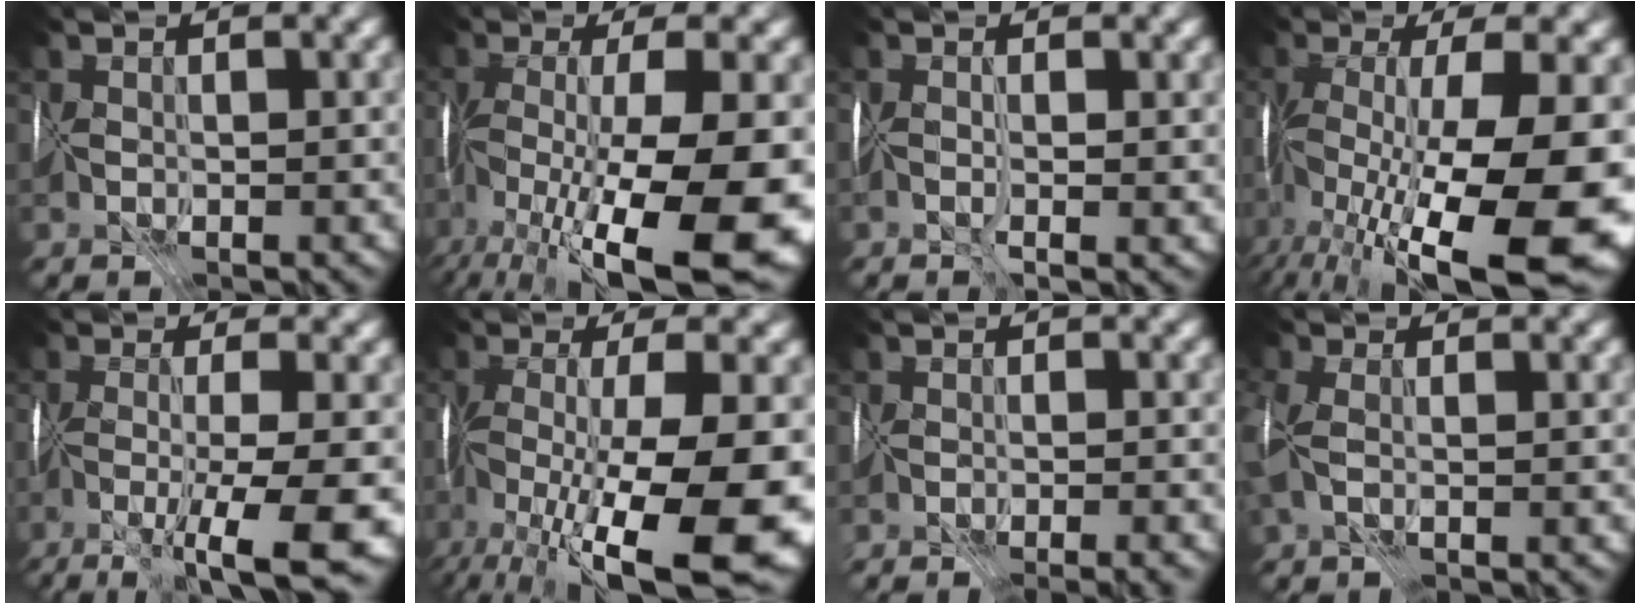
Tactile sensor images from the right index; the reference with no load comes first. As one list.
[{"total": 15.2, "force": [-6.5, 4.4, 13.1], "torque": [-0.231, -0.011, -0.097]}, {"total": 1.8, "force": [-0.1, 0.2, 1.8], "torque": [-0.032, -0.006, -0.001]}, {"total": 16.0, "force": [-5.5, 5.2, 14.1], "torque": [-0.243, -0.011, -0.083]}, {"total": 11.4, "force": [-6.2, 1.4, 9.5], "torque": [-0.164, -0.020, -0.092]}, {"total": 15.2, "force": [-6.5, 4.4, 13.1], "torque": [-0.230, -0.012, -0.097]}, {"total": 4.0, "force": [-3.3, 0.7, 2.1], "torque": [-0.011, -0.004, -0.033]}, {"total": 2.5, "force": [-0.4, 1.1, 2.2], "torque": [-0.053, -0.002, -0.005]}]